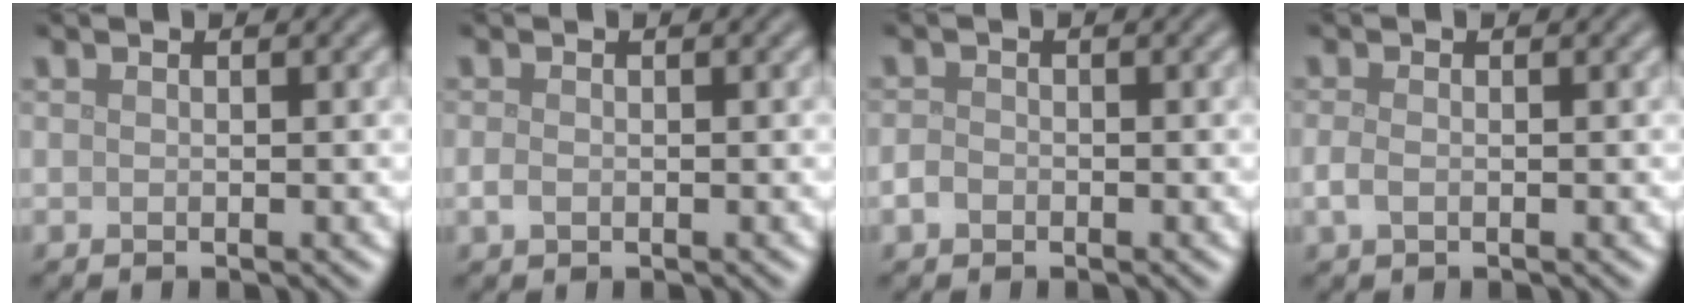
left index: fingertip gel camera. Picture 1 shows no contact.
{"total": 0.9, "force": [-0.3, 0.6, 0.6], "torque": [-0.014, -0.003, -0.006]}
{"total": 1.2, "force": [-0.6, 0.9, 0.5], "torque": [-0.009, -0.001, -0.015]}
{"total": 1.3, "force": [-0.4, 0.7, 1.0], "torque": [-0.024, -0.003, -0.010]}